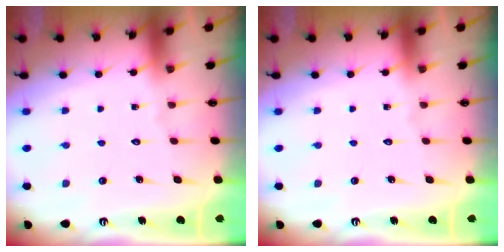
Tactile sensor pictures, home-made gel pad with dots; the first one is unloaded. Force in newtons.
{"total": 0.0}